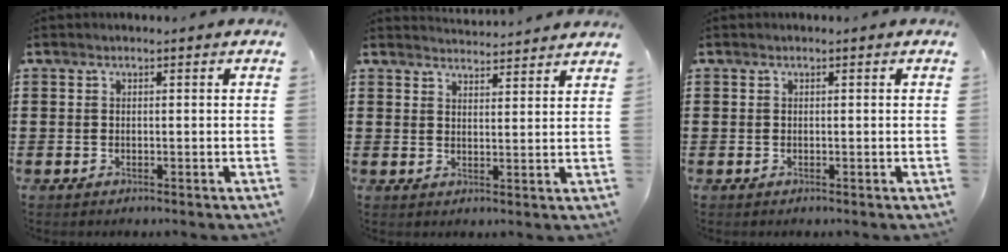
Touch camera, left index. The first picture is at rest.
{"total": 3.0, "force": [3.0, -0.2, -0.1], "torque": [-0.008, -0.016, 0.056]}
{"total": 0.0}